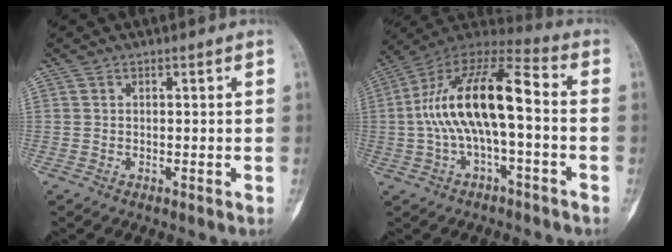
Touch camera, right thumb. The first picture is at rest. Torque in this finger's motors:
{"motor_torque": [0.53, 0.87, 1.38, -0.59, 0.54]}